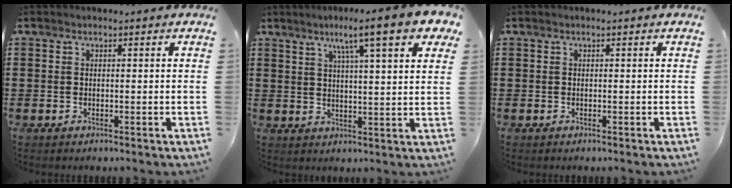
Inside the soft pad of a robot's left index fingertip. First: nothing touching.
{"total": 9.4, "force": [6.1, 0.6, 7.1], "torque": [-0.130, -0.015, 0.097]}
{"total": 0.0}